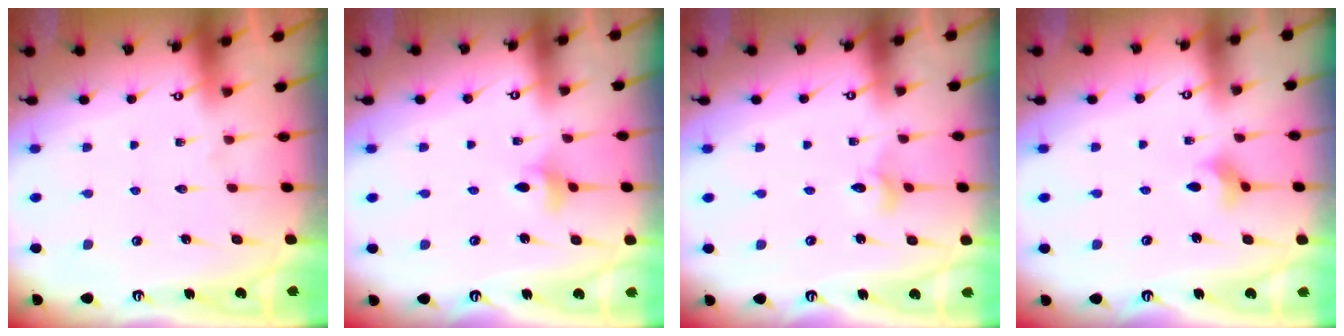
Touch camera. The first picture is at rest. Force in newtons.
{"total": 2.4, "press": 2.4, "slide": 0.4}
{"total": 2.8, "press": 2.8, "slide": 0.3}
{"total": 2.2, "press": 2.2, "slide": 0.2}